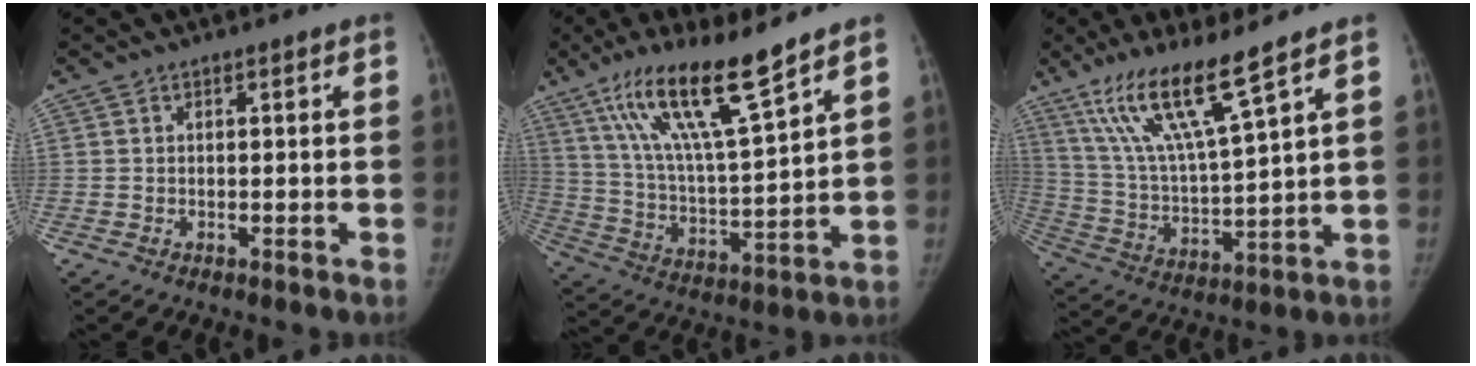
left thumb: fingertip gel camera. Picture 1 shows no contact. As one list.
[{"total": 17.2, "force": [11.5, 2.1, 12.6], "torque": [-0.219, -0.057, 0.217]}, {"total": 14.6, "force": [9.7, 1.0, 10.9], "torque": [-0.208, -0.050, 0.198]}]